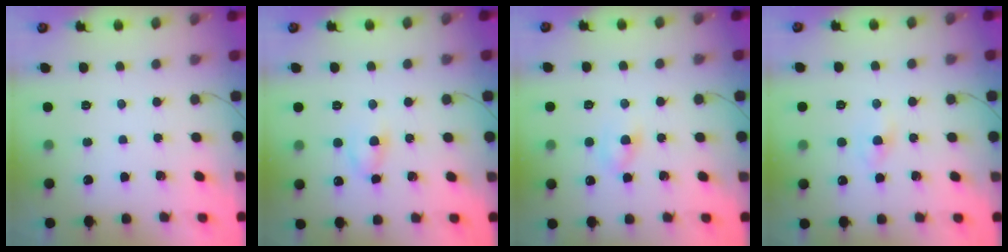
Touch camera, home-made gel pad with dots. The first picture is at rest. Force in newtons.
{"total": 3.9, "press": 3.7, "slide": 1.3}
{"total": 2.2, "press": 2.1, "slide": 0.9}
{"total": 1.3, "press": 1.0, "slide": 0.8}